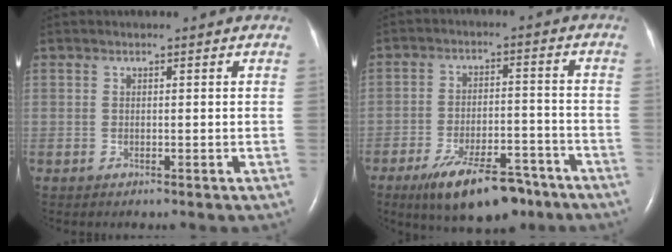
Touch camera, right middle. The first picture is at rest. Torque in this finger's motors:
{"motor_torque": [0.22, -0.22, 0.21, 0.06]}